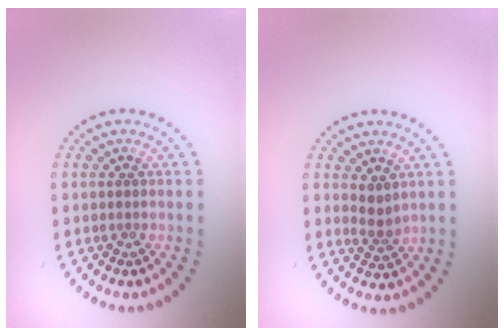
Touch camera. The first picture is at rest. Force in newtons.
{"total": 1.6, "press": 1.3, "slide": 0.9}